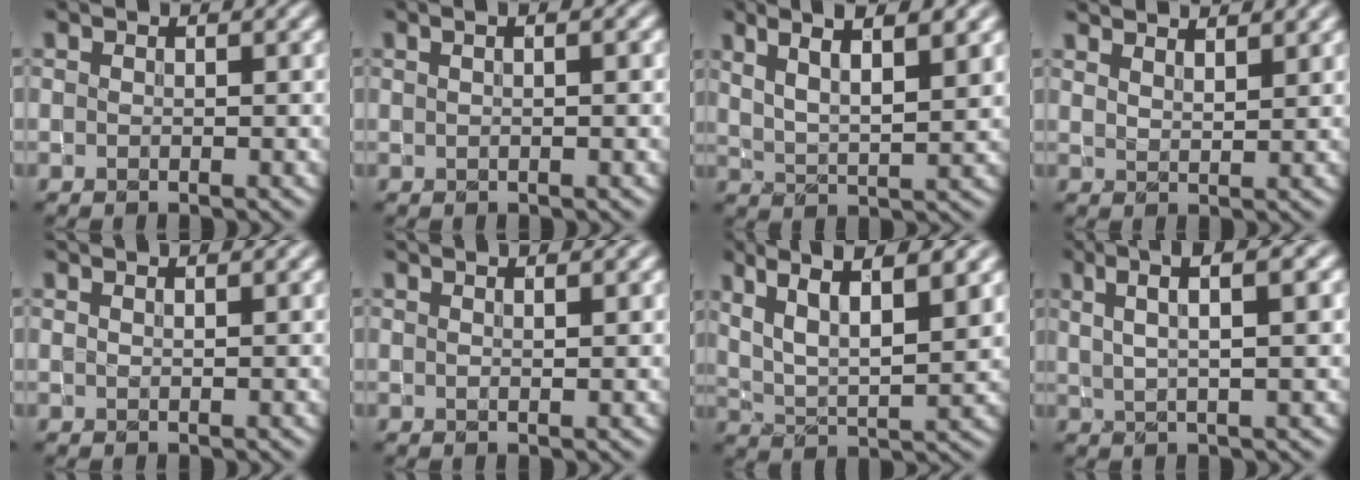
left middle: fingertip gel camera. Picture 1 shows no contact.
{"total": 3.2, "force": [1.2, 1.4, 2.6], "torque": [-0.019, 0.015, -0.003]}
{"total": 5.8, "force": [3.6, 1.4, 4.3], "torque": [-0.075, 0.008, 0.062]}
{"total": 4.1, "force": [3.5, 1.2, 1.9], "torque": [-0.005, 0.019, 0.031]}
{"total": 0.8, "force": [0.6, 0.2, 0.4], "torque": [-0.006, -0.001, 0.006]}
{"total": 2.0, "force": [1.1, 0.7, 1.5], "torque": [-0.009, -0.003, 0.002]}
{"total": 7.2, "force": [4.2, 2.0, 5.5], "torque": [-0.103, 0.005, 0.079]}
{"total": 5.3, "force": [2.5, 1.1, 4.6], "torque": [-0.071, 0.009, 0.038]}